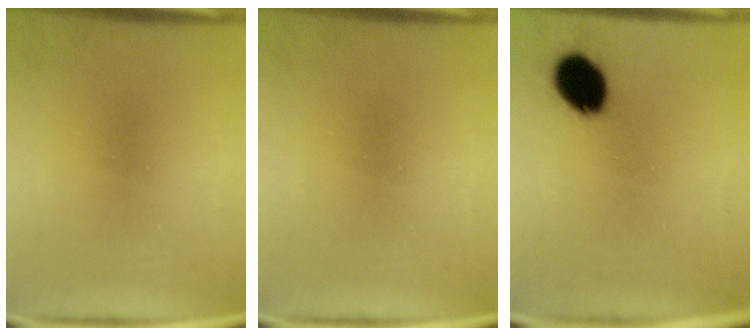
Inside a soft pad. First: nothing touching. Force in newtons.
{"total": 0.0}
{"total": 9.8}